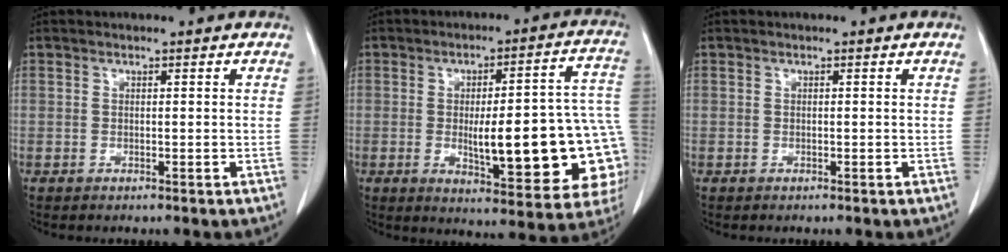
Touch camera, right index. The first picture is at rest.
{"total": 22.3, "force": [-3.5, 5.1, 21.4], "torque": [-0.194, 0.026, -0.024]}
{"total": 0.0}